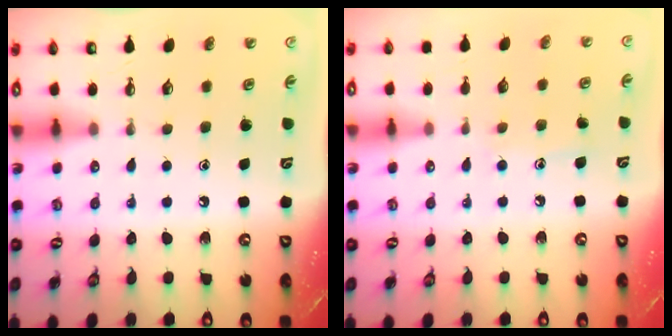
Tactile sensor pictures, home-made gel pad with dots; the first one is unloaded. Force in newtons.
{"total": 5.5, "press": 5.5, "slide": 0.4}